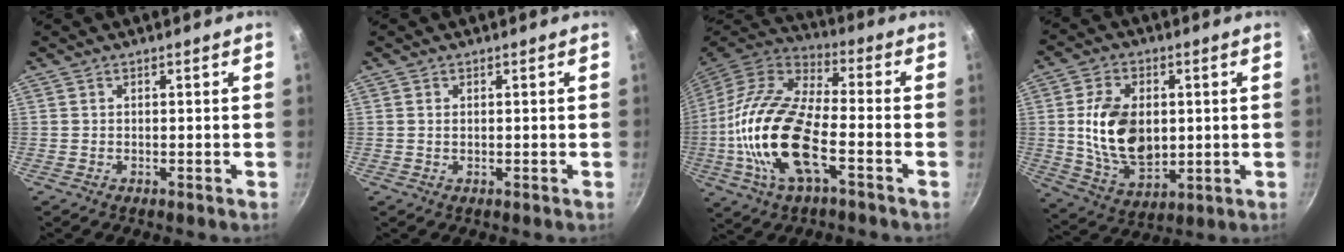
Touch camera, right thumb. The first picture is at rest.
{"total": 0.8, "force": [0.1, 0.5, 0.6], "torque": [-0.013, -0.001, 0.005]}
{"total": 21.4, "force": [-5.6, 9.4, 18.4], "torque": [-0.384, 0.024, -0.102]}
{"total": 15.1, "force": [1.1, 9.7, 11.5], "torque": [-0.184, -0.013, 0.031]}